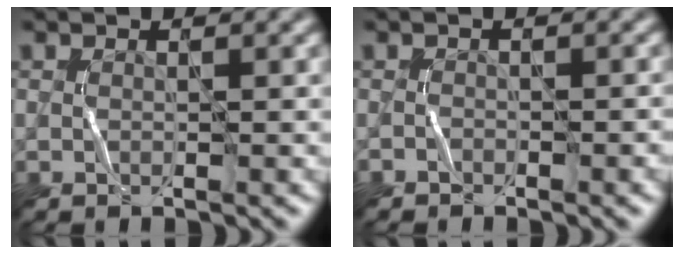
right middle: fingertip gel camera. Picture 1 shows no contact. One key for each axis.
{"total": 1.3, "fx": -1.2, "fy": 0.2, "fz": 0.6, "tx": -0.003, "ty": 0.015, "tz": -0.018}